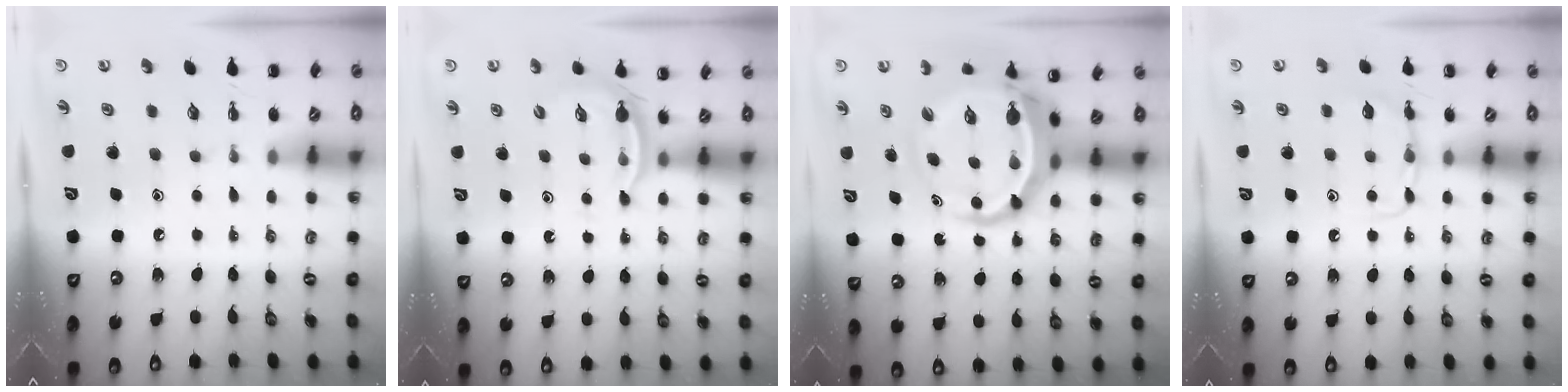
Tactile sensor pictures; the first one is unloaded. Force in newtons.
{"total": 3.2, "press": 3.1, "slide": 0.8}
{"total": 8.0, "press": 7.7, "slide": 2.2}
{"total": 6.2, "press": 6.1, "slide": 1.5}